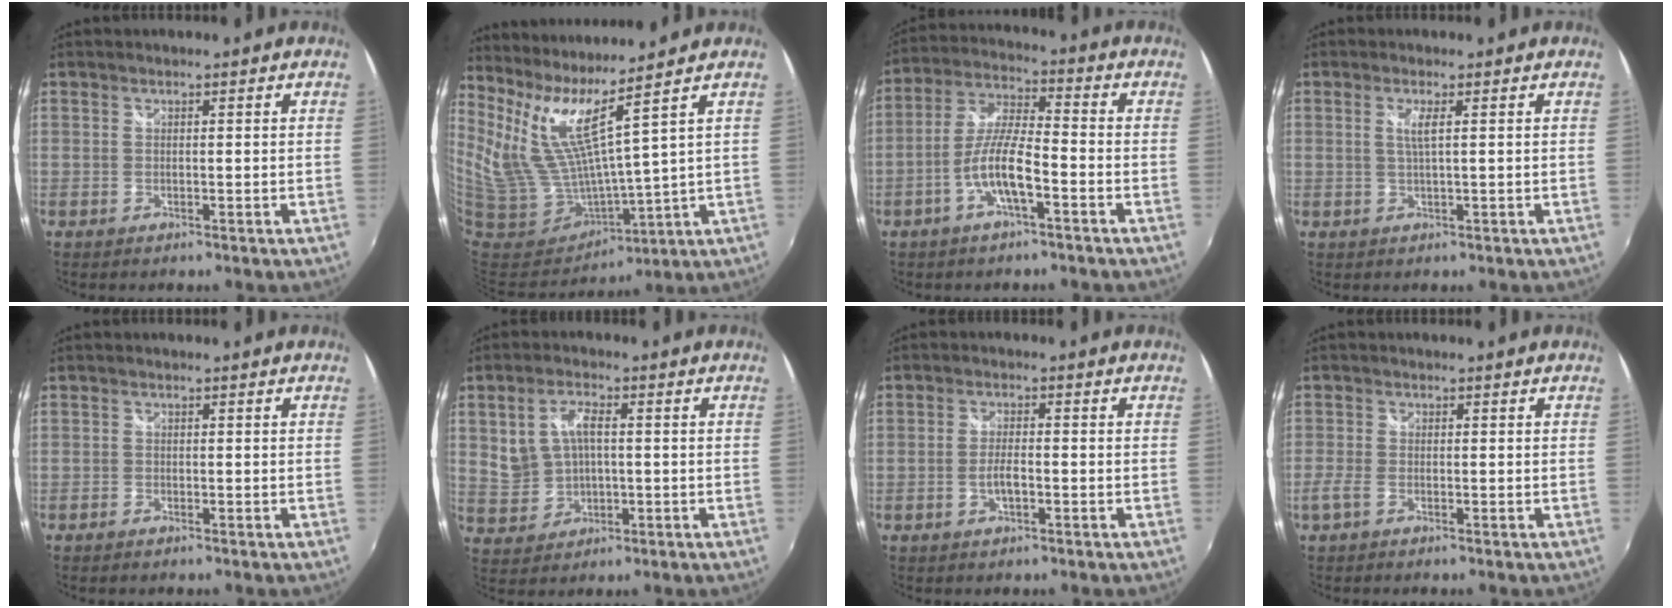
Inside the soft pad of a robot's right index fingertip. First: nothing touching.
{"total": 9.9, "force": [7.9, -0.5, 5.9], "torque": [-0.107, -0.035, 0.181]}
{"total": 8.5, "force": [-3.6, 1.6, 7.6], "torque": [-0.161, 0.009, -0.069]}
{"total": 2.0, "force": [0.4, -0.2, 1.9], "torque": [-0.037, -0.002, 0.006]}
{"total": 1.1, "force": [-0.9, 0.5, 0.3], "torque": [-0.010, -0.002, -0.018]}
{"total": 6.5, "force": [0.5, 4.5, 4.7], "torque": [-0.099, 0.009, 0.025]}
{"total": 2.6, "force": [-0.9, 0.7, 2.4], "torque": [-0.050, 0.005, -0.019]}
{"total": 2.5, "force": [-1.7, 1.0, 1.6], "torque": [-0.043, -0.003, -0.037]}